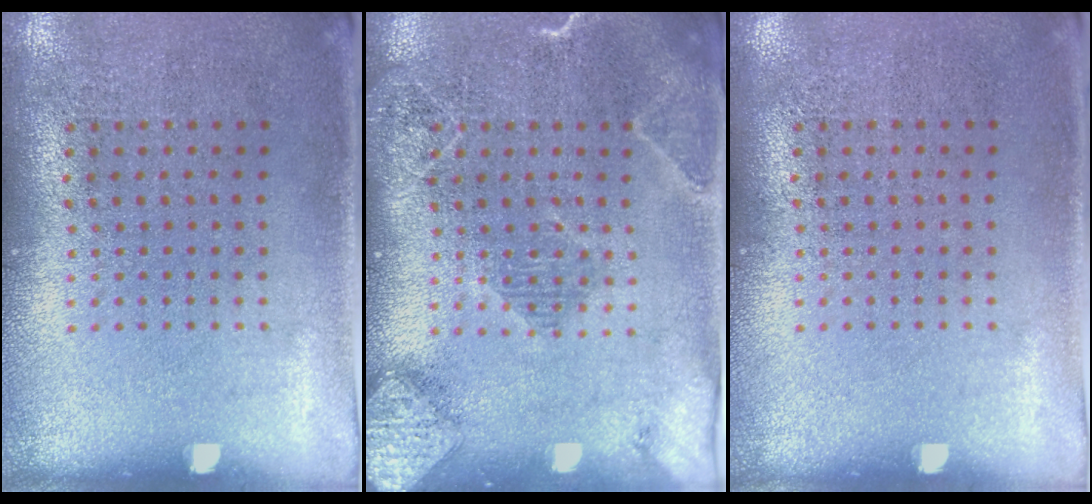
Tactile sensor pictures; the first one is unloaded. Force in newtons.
{"total": 2.2, "press": 2.1, "slide": 0.8}
{"total": 0.0}